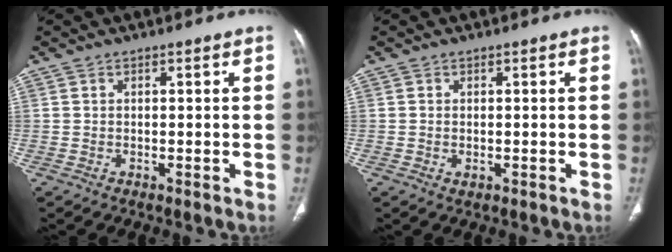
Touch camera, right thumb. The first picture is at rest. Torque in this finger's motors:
{"motor_torque": [-0.66, -0.27, -0.09, 0.48, 0.05]}